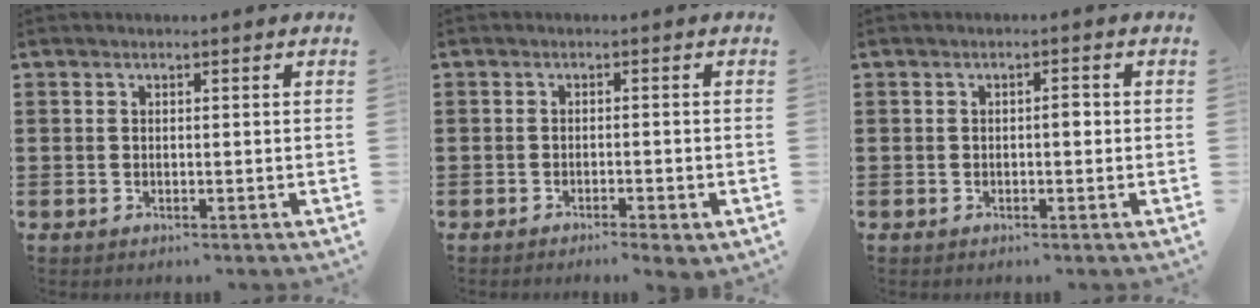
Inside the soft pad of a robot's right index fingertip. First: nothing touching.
{"total": 1.5, "force": [-1.2, 0.1, 0.9], "torque": [-0.017, -0.001, -0.022]}
{"total": 1.7, "force": [-0.1, 0.5, 1.6], "torque": [-0.029, 0.003, -0.004]}